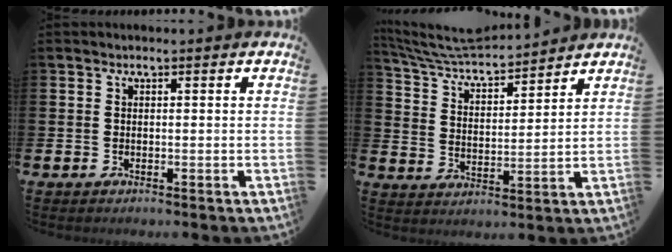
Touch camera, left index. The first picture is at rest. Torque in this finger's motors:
{"motor_torque": [0.26, -0.45, 0.08, 0.05]}